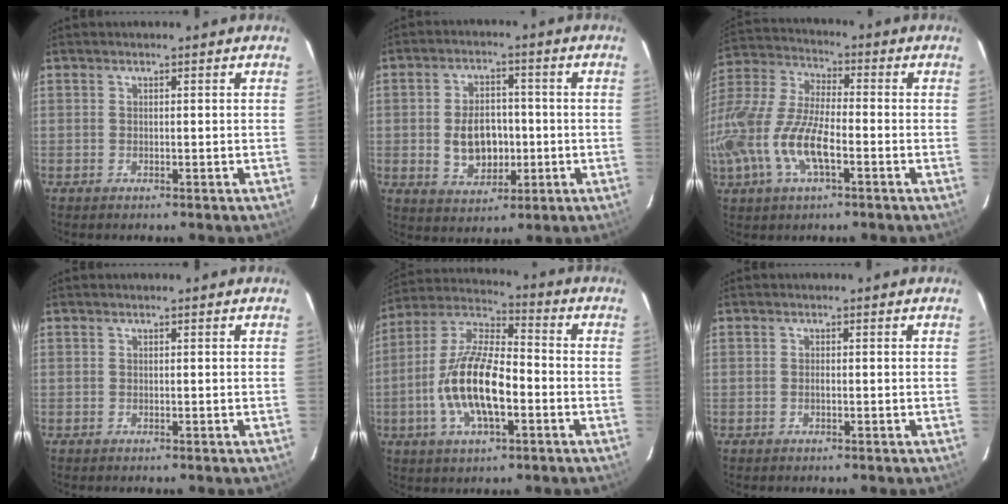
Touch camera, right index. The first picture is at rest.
{"total": 9.3, "force": [-1.2, 6.3, 6.6], "torque": [-0.130, 0.010, -0.005]}
{"total": 19.0, "force": [-5.7, 7.6, 16.5], "torque": [-0.353, -0.017, -0.116]}
{"total": 0.0}
{"total": 16.2, "force": [-4.2, 6.2, 14.4], "torque": [-0.292, -0.001, -0.083]}
{"total": 0.7, "force": [-0.2, 0.3, 0.6], "torque": [-0.011, 0.001, -0.004]}